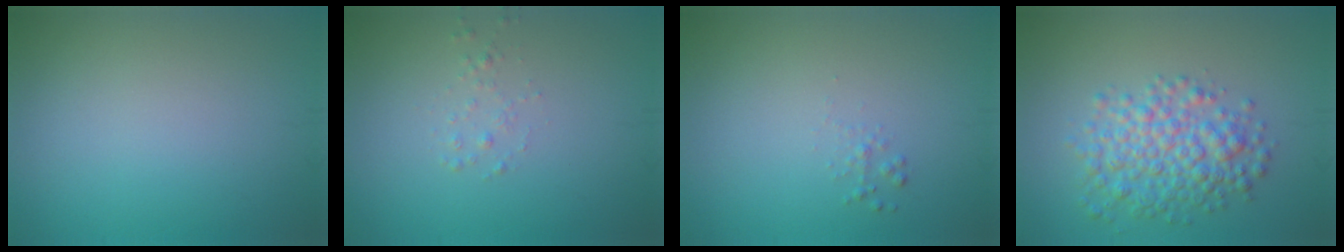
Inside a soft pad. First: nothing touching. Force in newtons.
{"total": 0.8, "press": 0.7, "slide": 0.1}
{"total": 0.6, "press": 0.6, "slide": 0.0}
{"total": 5.1, "press": 5.1, "slide": 0.1}